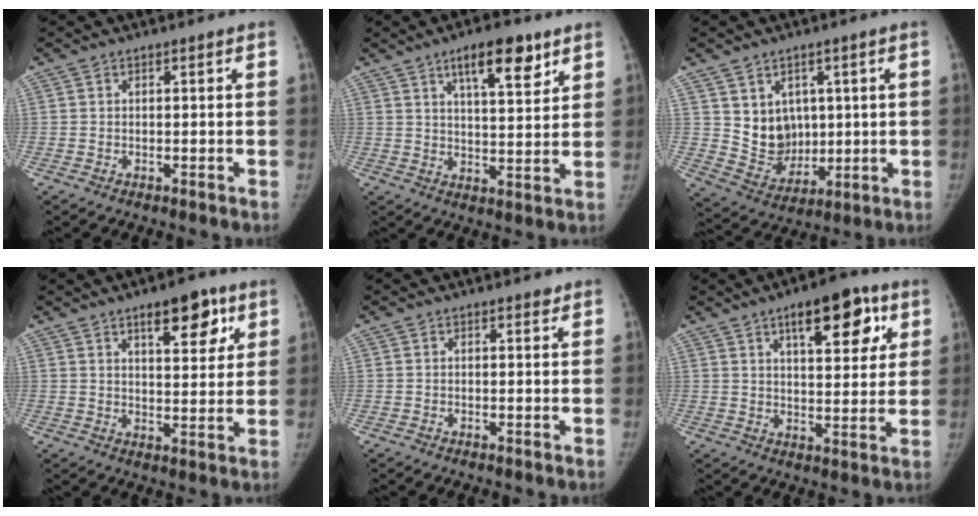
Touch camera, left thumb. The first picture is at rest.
{"total": 10.5, "force": [6.2, 3.5, 7.7], "torque": [-0.098, -0.033, 0.099]}
{"total": 9.5, "force": [2.5, 8.1, 4.2], "torque": [-0.031, -0.021, 0.065]}
{"total": 10.0, "force": [5.6, 4.2, 7.1], "torque": [-0.072, -0.027, 0.081]}
{"total": 0.7, "force": [0.5, 0.3, 0.2], "torque": [-0.001, -0.004, 0.004]}
{"total": 13.3, "force": [6.6, 5.7, 10.1], "torque": [-0.101, -0.020, 0.091]}